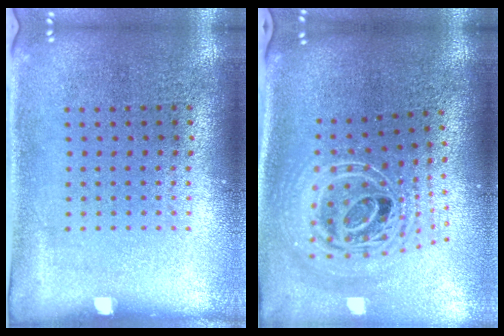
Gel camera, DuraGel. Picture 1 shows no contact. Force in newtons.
{"total": 2.7, "press": 1.8, "slide": 2.0}